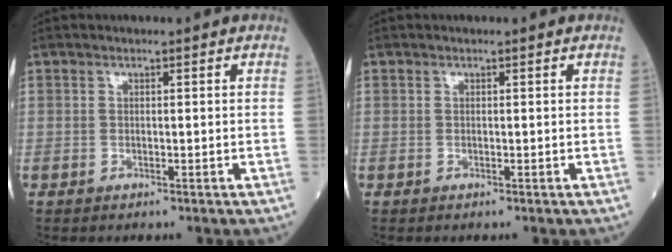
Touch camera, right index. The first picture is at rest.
{"total": 0.0}